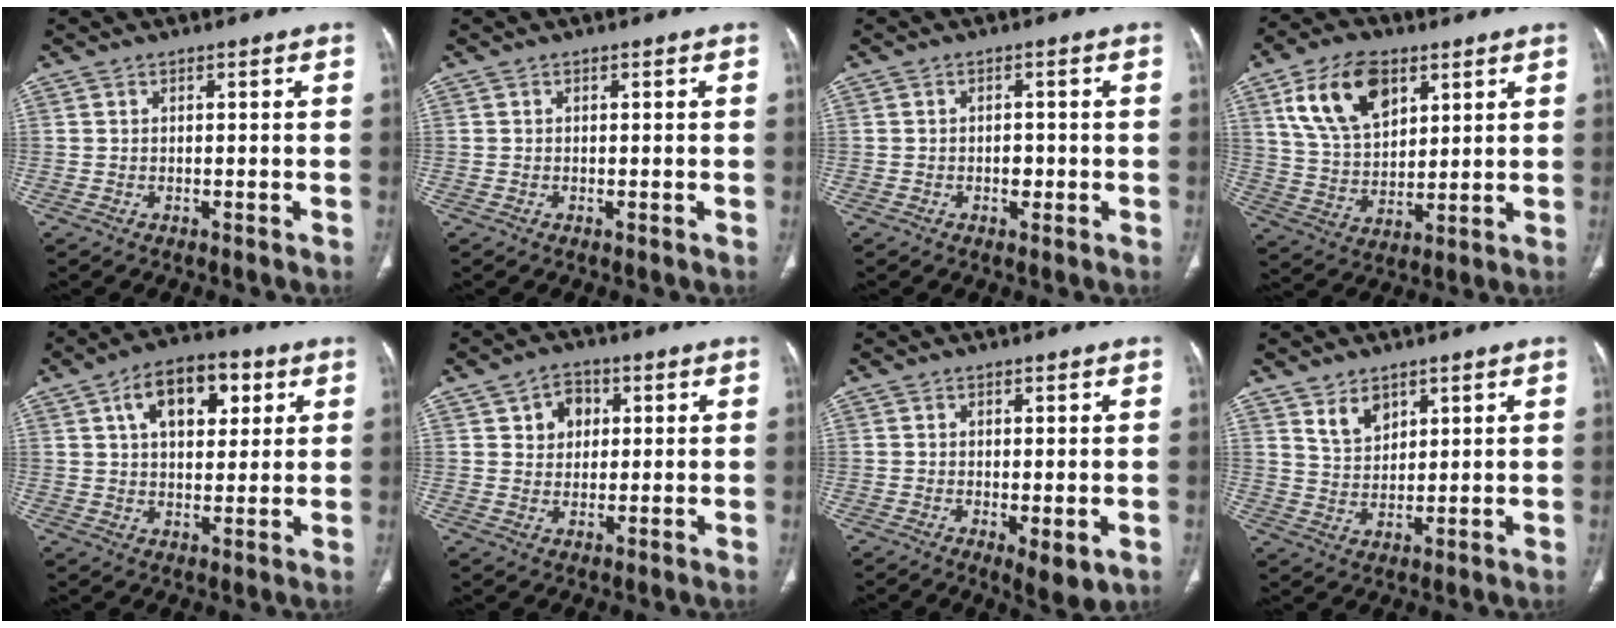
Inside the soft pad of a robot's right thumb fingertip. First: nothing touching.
{"total": 0.0}
{"total": 2.1, "force": [-0.5, 1.5, 1.4], "torque": [-0.010, 0.005, -0.005]}
{"total": 15.2, "force": [7.2, 9.1, 9.9], "torque": [-0.153, -0.020, 0.139]}
{"total": 12.6, "force": [4.7, 7.3, 9.2], "torque": [-0.109, 0.003, 0.073]}
{"total": 5.7, "force": [1.9, 4.6, 2.8], "torque": [-0.015, -0.002, 0.028]}
{"total": 5.0, "force": [-1.2, 1.8, 4.5], "torque": [-0.071, -0.016, -0.013]}
{"total": 5.2, "force": [3.4, 3.2, 2.3], "torque": [-0.020, -0.028, 0.072]}